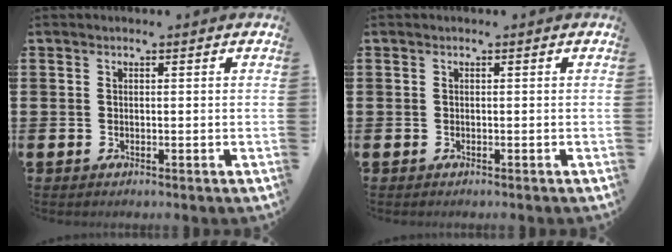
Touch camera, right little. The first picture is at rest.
{"total": 0.0}